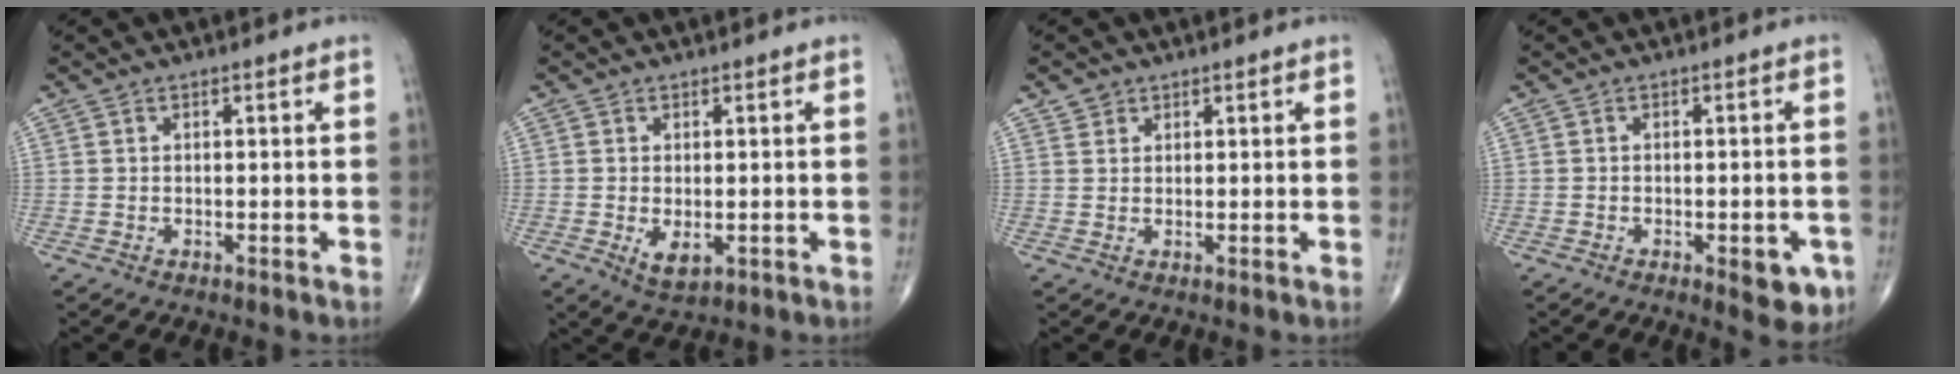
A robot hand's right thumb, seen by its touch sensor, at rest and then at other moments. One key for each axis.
{"total": 3.6, "fx": -0.6, "fy": 1.8, "fz": 3.0, "tx": -0.048, "ty": -0.010, "tz": -0.002}
{"total": 1.5, "fx": 1.0, "fy": 1.1, "fz": 0.0, "tx": 0.013, "ty": -0.005, "tz": 0.012}
{"total": 5.8, "fx": -2.3, "fy": 2.3, "fz": 4.7, "tx": -0.040, "ty": 0.002, "tz": -0.023}